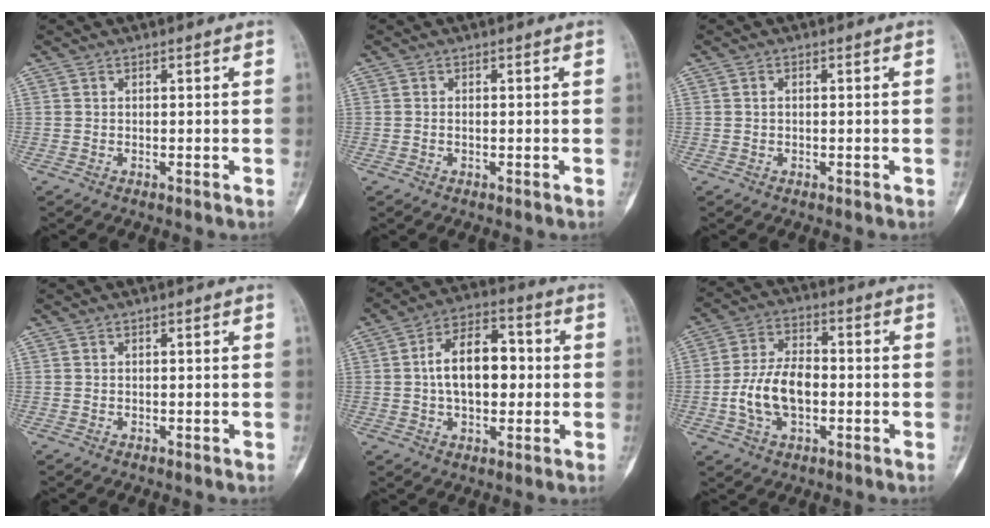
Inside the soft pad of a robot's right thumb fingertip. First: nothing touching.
{"total": 0.7, "force": [-0.2, 0.4, 0.5], "torque": [-0.009, 0.003, -0.005]}
{"total": 1.0, "force": [-0.1, 0.8, 0.6], "torque": [-0.006, 0.002, -0.004]}
{"total": 0.0}
{"total": 13.2, "force": [0.4, 8.1, 10.5], "torque": [-0.145, 0.028, 0.001]}
{"total": 11.4, "force": [-2.1, 6.9, 8.8], "torque": [-0.159, 0.024, -0.042]}